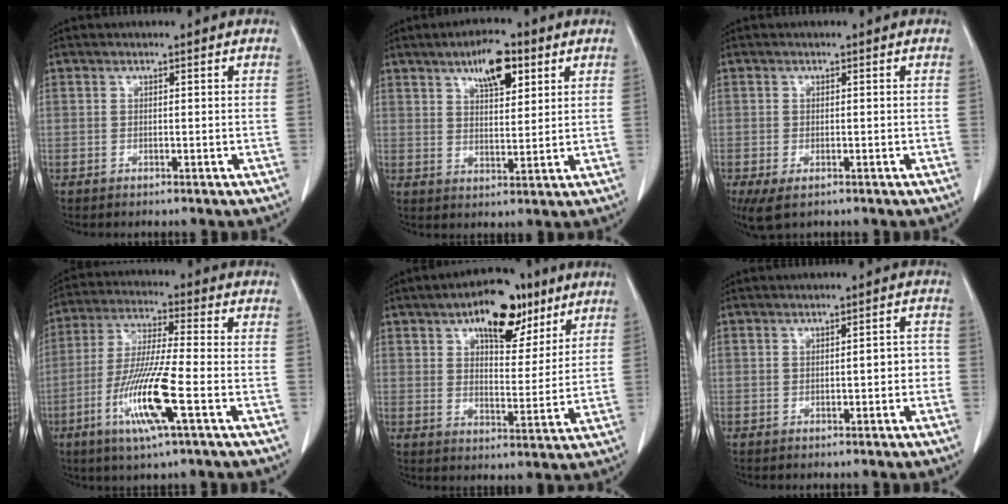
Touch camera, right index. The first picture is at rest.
{"total": 7.6, "force": [4.1, 2.7, 5.8], "torque": [-0.096, 0.004, 0.067]}
{"total": 4.5, "force": [-2.4, 2.0, 3.2], "torque": [-0.064, -0.011, -0.039]}
{"total": 12.7, "force": [-4.8, 0.3, 11.8], "torque": [-0.238, -0.018, -0.095]}
{"total": 12.3, "force": [7.1, 5.5, 8.3], "torque": [-0.119, 0.015, 0.109]}
{"total": 2.8, "force": [-0.7, 1.0, 2.5], "torque": [-0.028, 0.013, -0.009]}